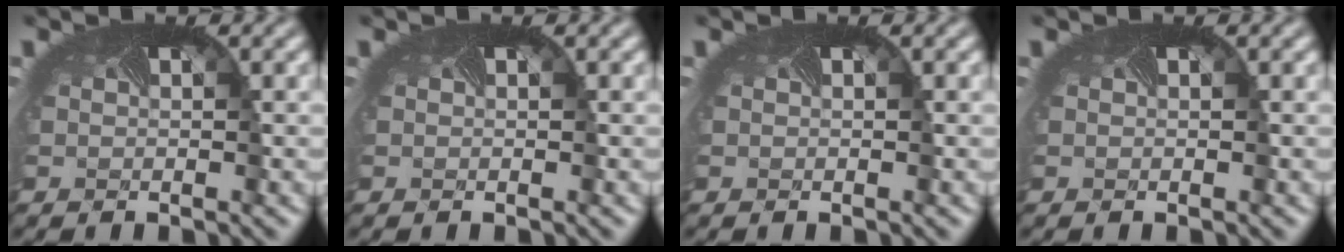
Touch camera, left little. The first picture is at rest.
{"total": 0.0}
{"total": 0.0}
{"total": 0.0}